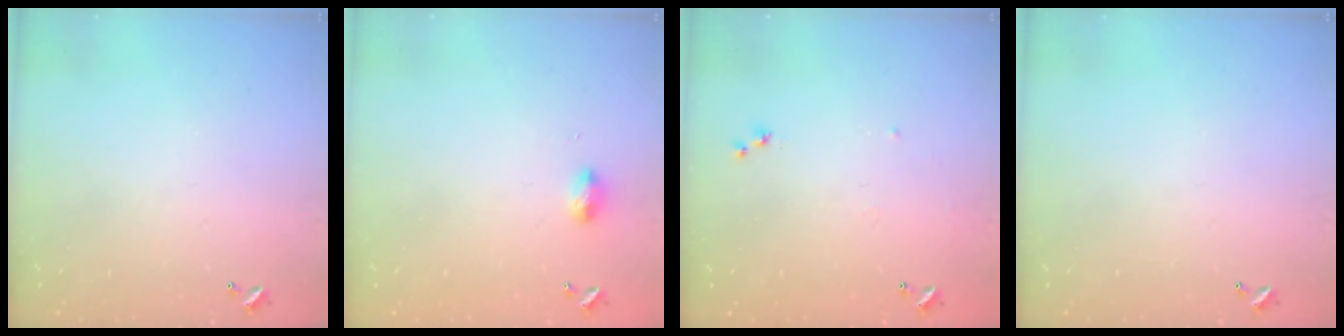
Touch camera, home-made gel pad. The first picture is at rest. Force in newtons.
{"total": 4.6, "press": 4.5, "slide": 0.7}
{"total": 5.7, "press": 5.6, "slide": 0.8}
{"total": 0.0}